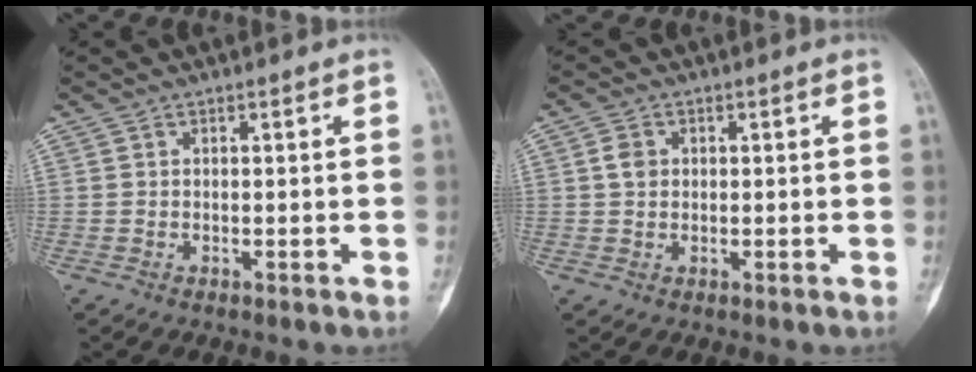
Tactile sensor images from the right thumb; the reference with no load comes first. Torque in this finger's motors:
{"motor_torque": [0.01, 0.19, 0.24, -0.08, 0.04]}